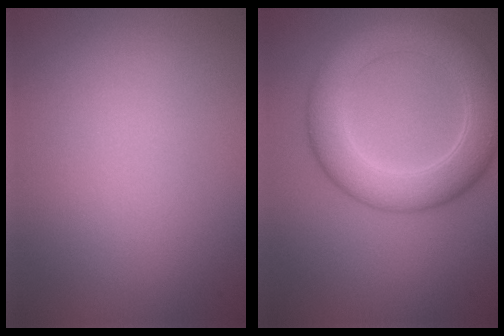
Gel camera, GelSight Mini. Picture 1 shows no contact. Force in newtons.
{"total": 6.9, "press": 6.9, "slide": 0.3}